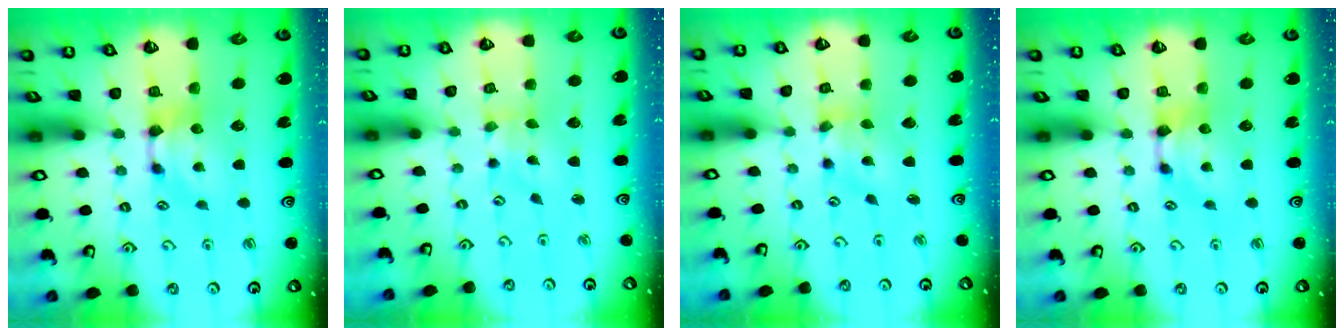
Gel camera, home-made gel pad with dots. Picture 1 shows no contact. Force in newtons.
{"total": 3.4, "press": 3.4, "slide": 0.7}
{"total": 2.4, "press": 1.9, "slide": 1.4}
{"total": 0.0}